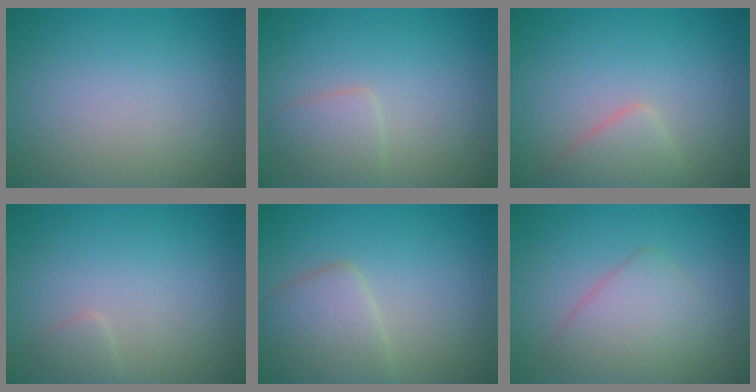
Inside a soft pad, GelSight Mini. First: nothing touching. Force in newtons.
{"total": 2.2, "press": 2.2, "slide": 0.1}
{"total": 2.4, "press": 2.3, "slide": 0.2}
{"total": 0.9, "press": 0.9, "slide": 0.1}
{"total": 3.7, "press": 3.7, "slide": 0.2}
{"total": 3.2, "press": 3.2, "slide": 0.2}